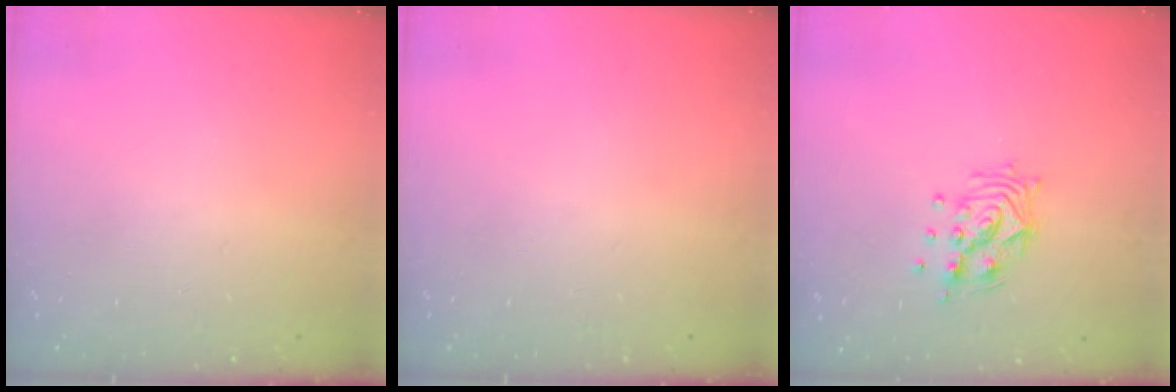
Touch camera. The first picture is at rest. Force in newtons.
{"total": 0.0}
{"total": 10.6, "press": 10.6, "slide": 0.5}